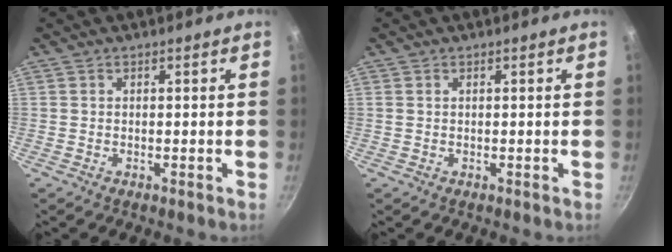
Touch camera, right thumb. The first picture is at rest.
{"total": 0.0}